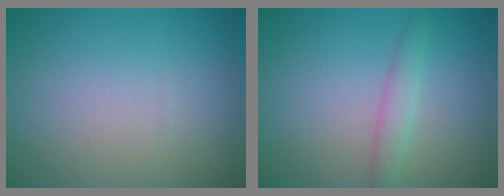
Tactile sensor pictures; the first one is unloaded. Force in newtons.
{"total": 1.7, "press": 1.7, "slide": 0.1}